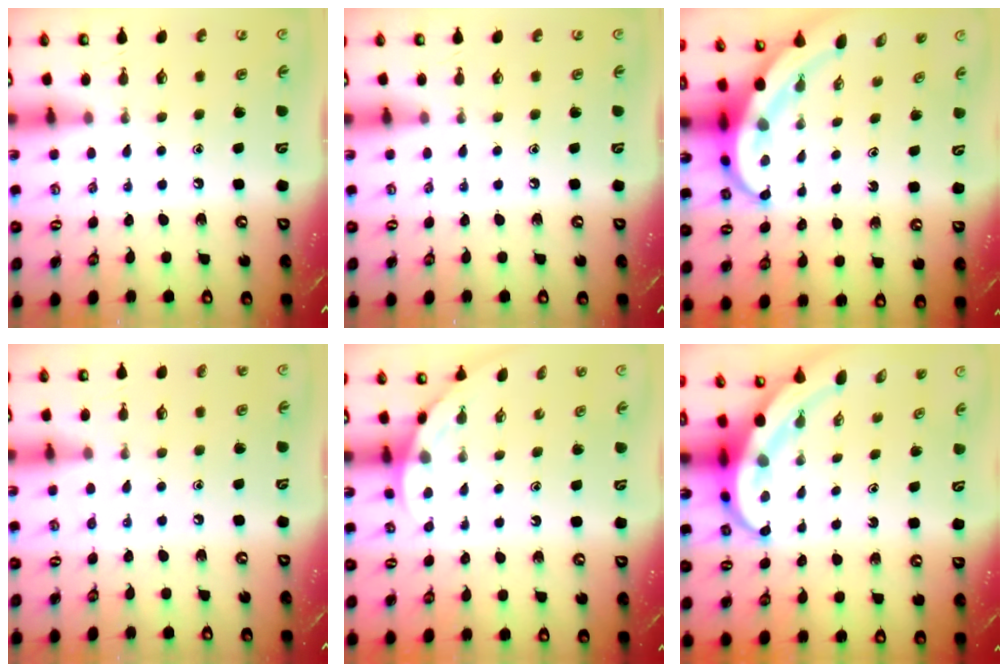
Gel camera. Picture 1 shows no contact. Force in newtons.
{"total": 0.0}
{"total": 8.1, "press": 7.9, "slide": 1.8}
{"total": 4.1, "press": 4.1, "slide": 0.5}
{"total": 2.6, "press": 2.6, "slide": 0.1}
{"total": 8.1, "press": 7.9, "slide": 1.8}